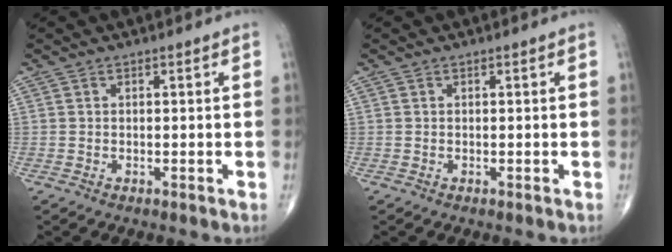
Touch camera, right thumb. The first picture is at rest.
{"total": 0.0}